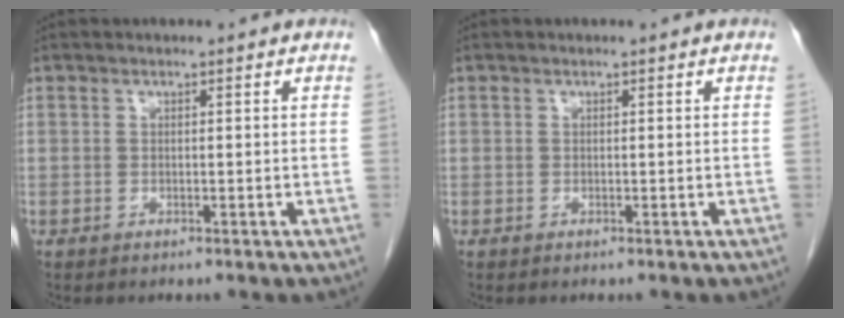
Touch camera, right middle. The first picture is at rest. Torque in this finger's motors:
{"motor_torque": [0.22, -0.04, -0.03, 0.00]}